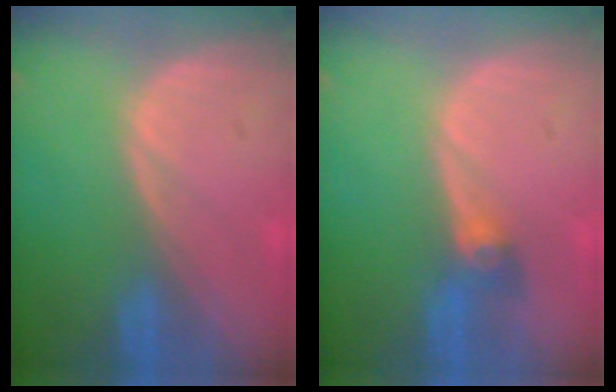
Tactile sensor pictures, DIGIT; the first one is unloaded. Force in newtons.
{"total": 3.0, "press": 2.6, "slide": 1.5}